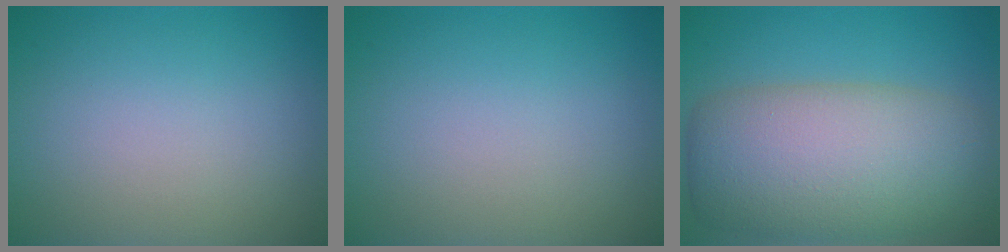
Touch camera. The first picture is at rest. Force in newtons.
{"total": 0.0}
{"total": 10.8, "press": 10.8, "slide": 0.4}